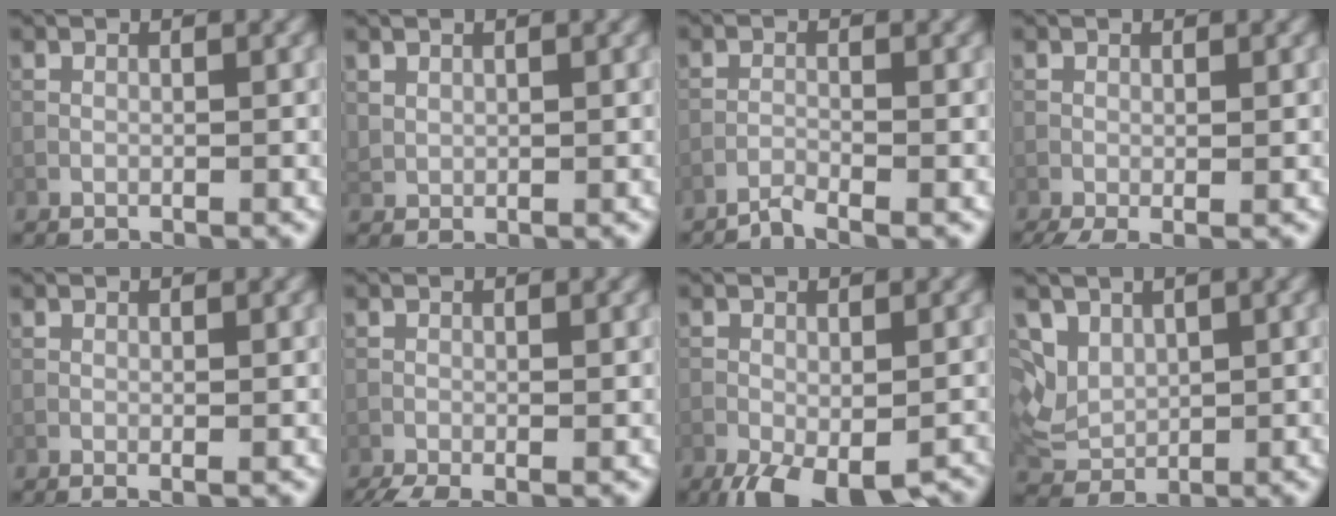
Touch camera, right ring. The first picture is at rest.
{"total": 1.2, "force": [1.1, 0.6, 0.1], "torque": [-0.005, -0.002, 0.025]}
{"total": 0.8, "force": [-0.7, -0.2, 0.4], "torque": [-0.006, 0.003, -0.020]}
{"total": 2.1, "force": [-0.8, 0.4, 1.9], "torque": [-0.042, -0.005, -0.018]}
{"total": 0.5, "force": [0.4, -0.1, 0.3], "torque": [-0.008, 0.000, 0.006]}
{"total": 2.0, "force": [-1.4, 0.3, 1.4], "torque": [-0.032, -0.007, -0.031]}
{"total": 8.3, "force": [-5.2, 3.4, 5.5], "torque": [-0.093, -0.028, -0.064]}
{"total": 5.1, "force": [2.4, 3.7, 2.7], "torque": [-0.064, 0.008, 0.046]}